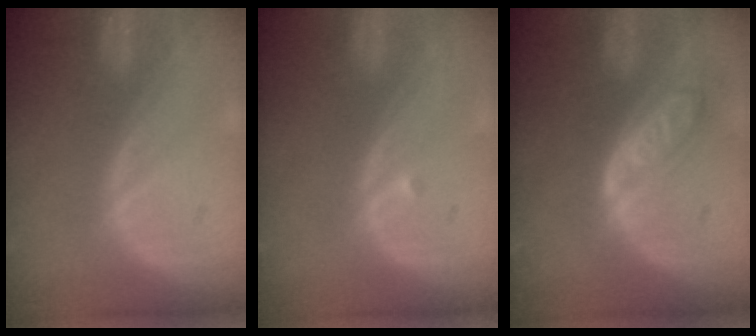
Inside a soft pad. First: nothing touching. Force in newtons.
{"total": 0.5, "press": 0.4, "slide": 0.3}
{"total": 6.2, "press": 5.5, "slide": 2.8}